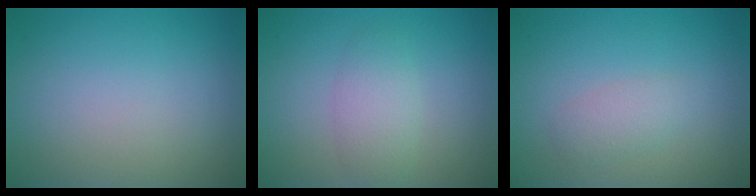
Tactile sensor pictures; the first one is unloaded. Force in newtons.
{"total": 2.4, "press": 2.4, "slide": 0.1}
{"total": 1.8, "press": 1.8, "slide": 0.0}